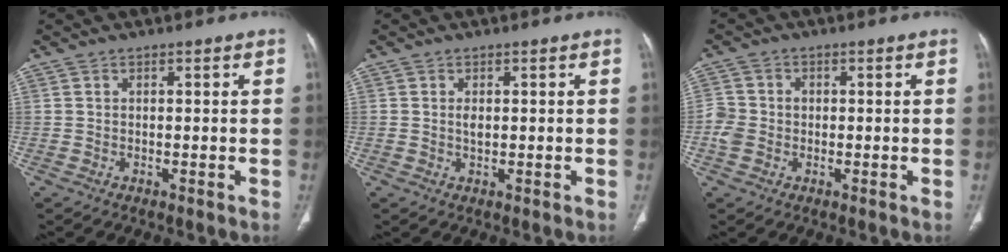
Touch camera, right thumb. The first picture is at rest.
{"total": 1.4, "force": [0.2, 0.8, 1.1], "torque": [-0.019, -0.001, 0.005]}
{"total": 4.2, "force": [-0.9, 3.6, 1.9], "torque": [-0.038, 0.008, -0.019]}